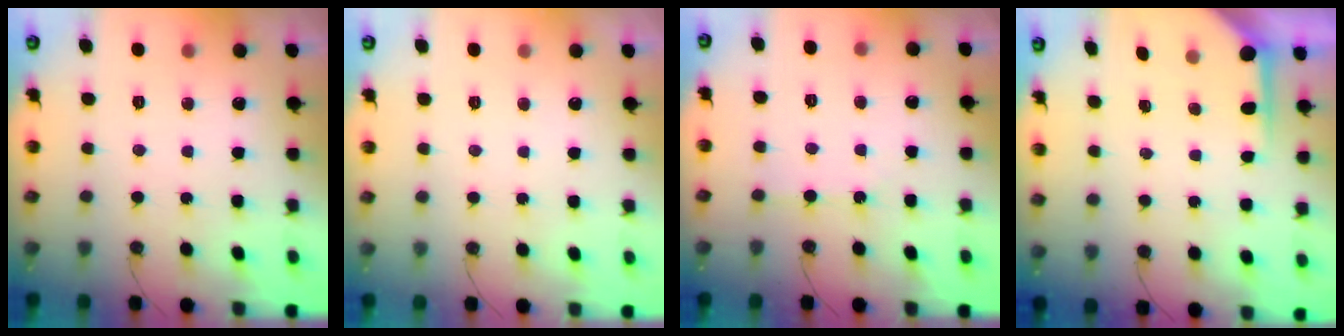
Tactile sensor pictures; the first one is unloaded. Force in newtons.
{"total": 0.0}
{"total": 2.5, "press": 2.5, "slide": 0.4}
{"total": 4.9, "press": 4.9, "slide": 0.3}